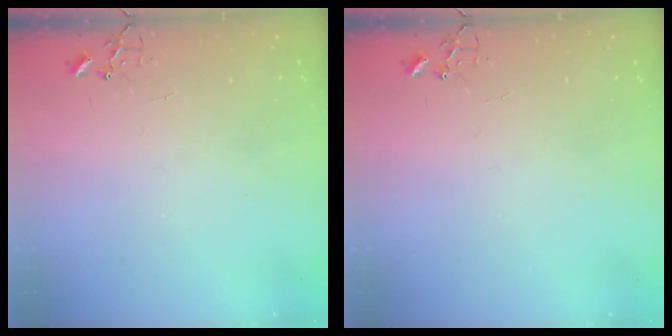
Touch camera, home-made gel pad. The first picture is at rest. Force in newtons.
{"total": 0.0}